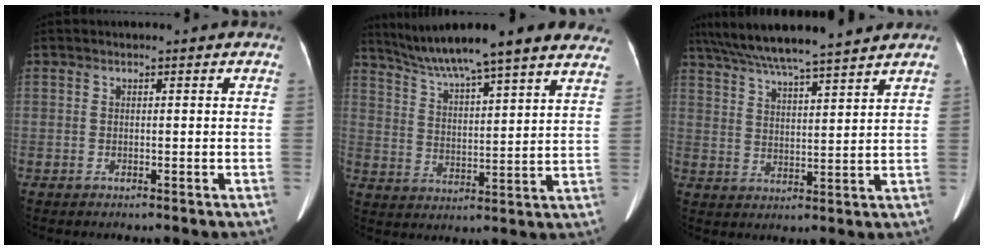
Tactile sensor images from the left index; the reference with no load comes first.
{"total": 21.7, "force": [18.7, 1.1, 11.0], "torque": [-0.181, 0.008, 0.266]}
{"total": 16.2, "force": [14.1, 0.3, 8.0], "torque": [-0.145, 0.031, 0.226]}